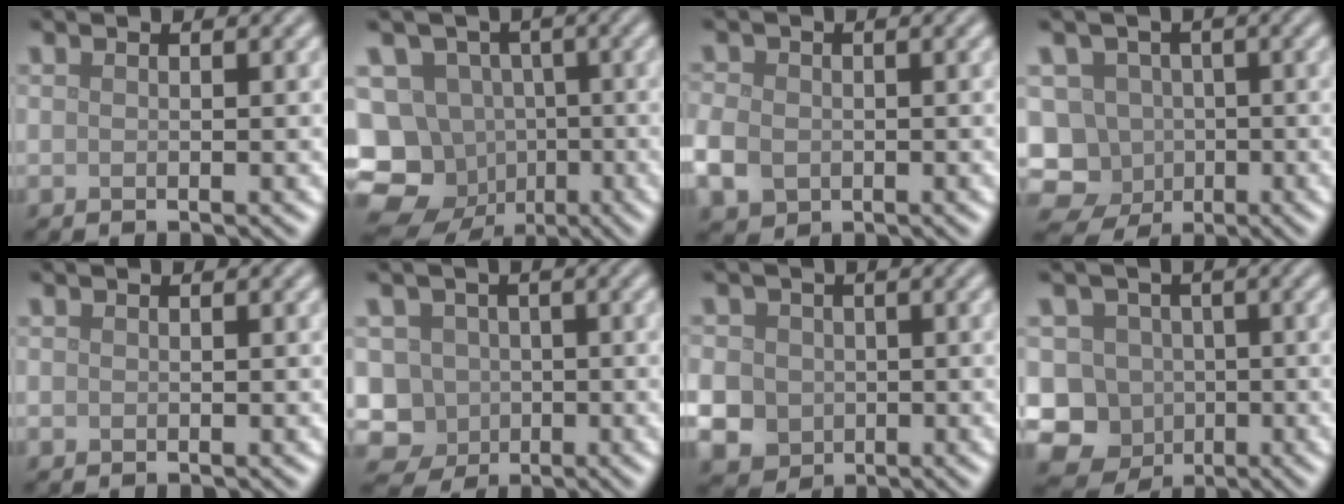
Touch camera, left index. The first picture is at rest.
{"total": 15.2, "force": [-6.3, 13.0, 4.6], "torque": [-0.105, -0.004, -0.106]}
{"total": 3.4, "force": [-0.9, 2.8, 1.8], "torque": [-0.046, -0.005, -0.018]}
{"total": 10.4, "force": [-4.0, 9.2, 2.8], "torque": [-0.045, 0.000, -0.089]}
{"total": 0.0}
{"total": 7.2, "force": [-1.9, 6.7, 1.9], "torque": [-0.032, 0.011, -0.061]}
{"total": 8.9, "force": [-1.2, 8.3, 3.0], "torque": [-0.082, -0.006, -0.051]}
{"total": 10.0, "force": [-2.6, 9.3, 2.8], "torque": [-0.041, 0.012, -0.078]}